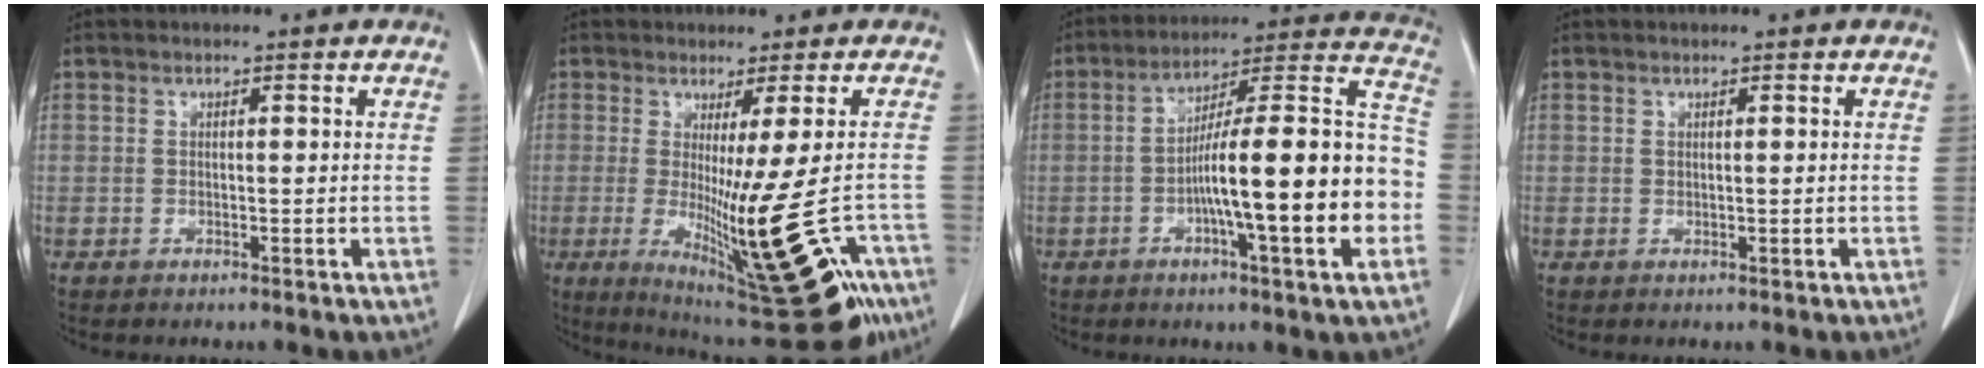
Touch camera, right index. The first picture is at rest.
{"total": 19.8, "force": [-7.6, 2.3, 18.1], "torque": [-0.226, -0.057, -0.104]}
{"total": 20.3, "force": [-4.6, 1.6, 19.7], "torque": [-0.266, 0.023, -0.070]}
{"total": 0.0}